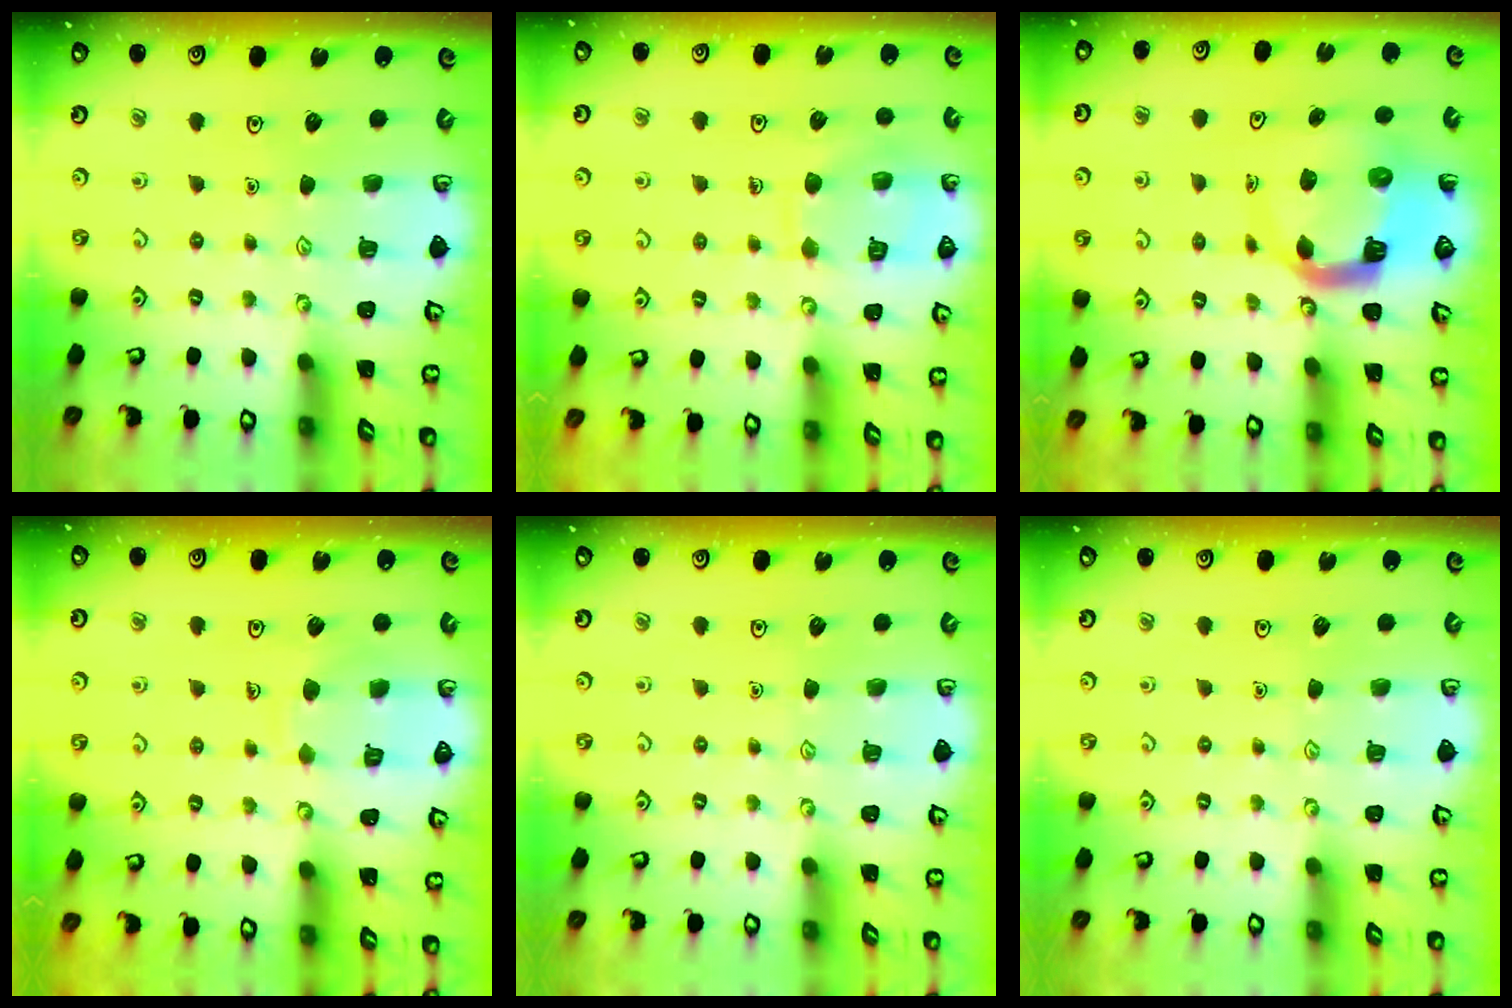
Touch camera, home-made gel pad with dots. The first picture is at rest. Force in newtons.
{"total": 9.9, "press": 9.9, "slide": 0.9}
{"total": 7.8, "press": 7.7, "slide": 1.1}
{"total": 7.0, "press": 7.0, "slide": 0.7}
{"total": 0.0}
{"total": 0.0}